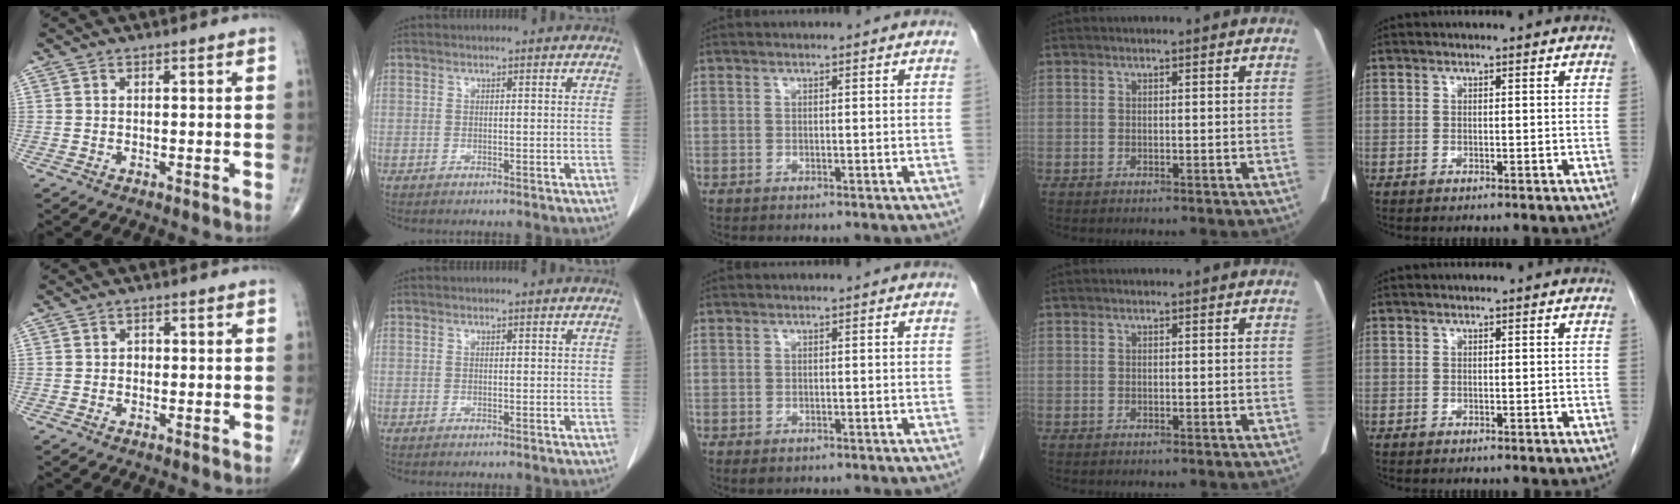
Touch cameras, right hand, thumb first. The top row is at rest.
{"thumb": {"total": 1.0, "force": [-0.1, 0.9, 0.5], "torque": [-0.002, 0.004, -0.006]}, "index": {"total": 0.6, "force": [0.2, 0.4, 0.4], "torque": [0.000, 0.002, 0.001]}, "middle": {"total": 1.1, "force": [-0.6, 0.7, 0.6], "torque": [-0.008, 0.001, -0.002]}}